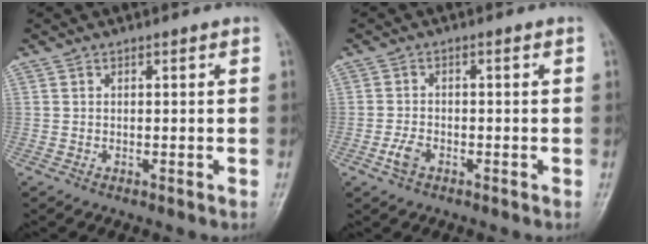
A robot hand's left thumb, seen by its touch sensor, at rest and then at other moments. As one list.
[{"total": 2.8, "force": [-1.4, 1.6, 1.8], "torque": [-0.040, 0.007, -0.029]}]